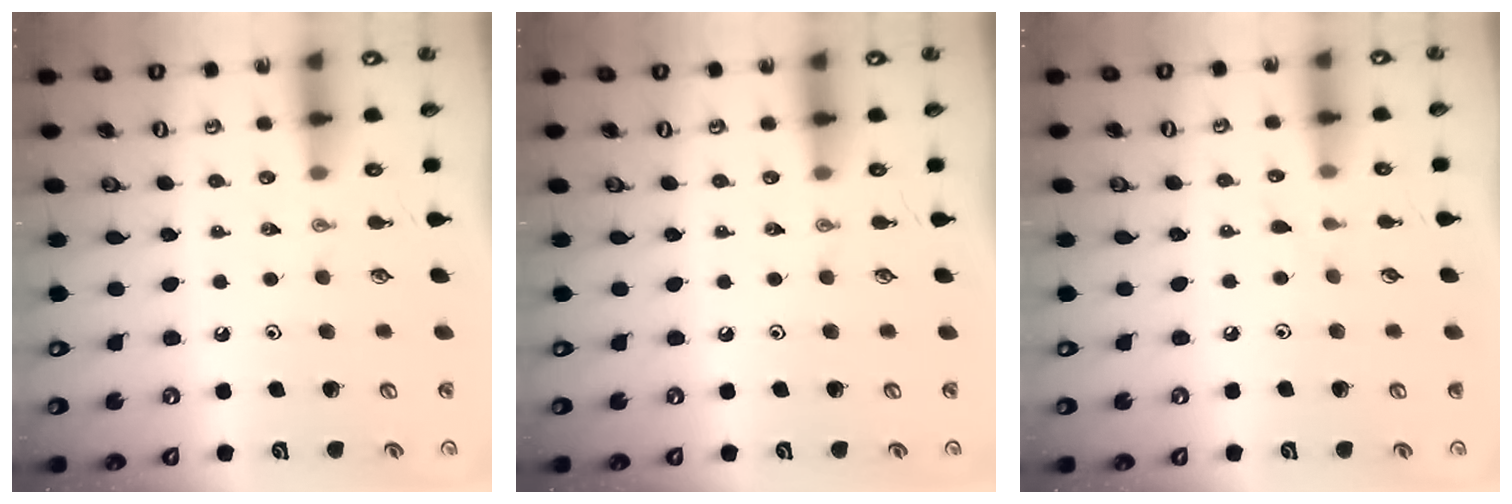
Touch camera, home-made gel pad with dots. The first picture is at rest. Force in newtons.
{"total": 0.0}
{"total": 3.2, "press": 3.2, "slide": 0.4}